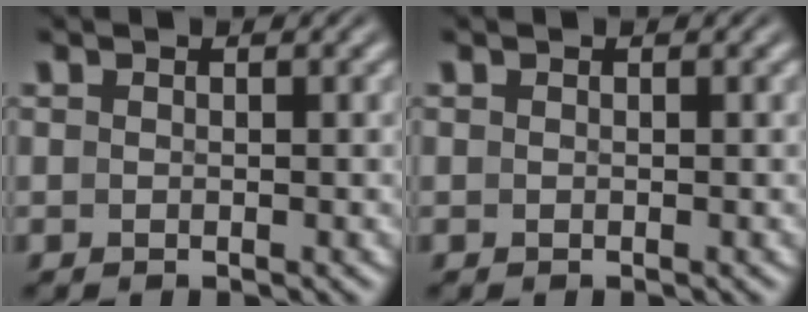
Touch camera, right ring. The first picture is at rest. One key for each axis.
{"total": 0.0}